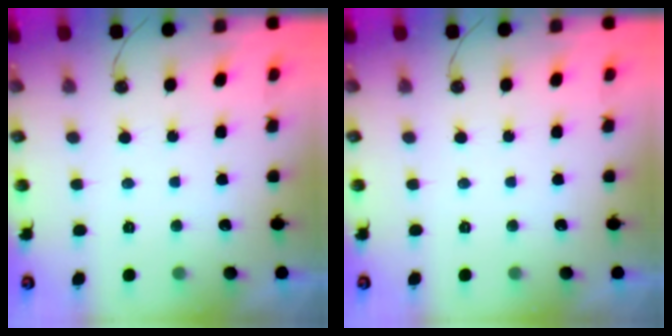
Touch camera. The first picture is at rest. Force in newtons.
{"total": 0.0}